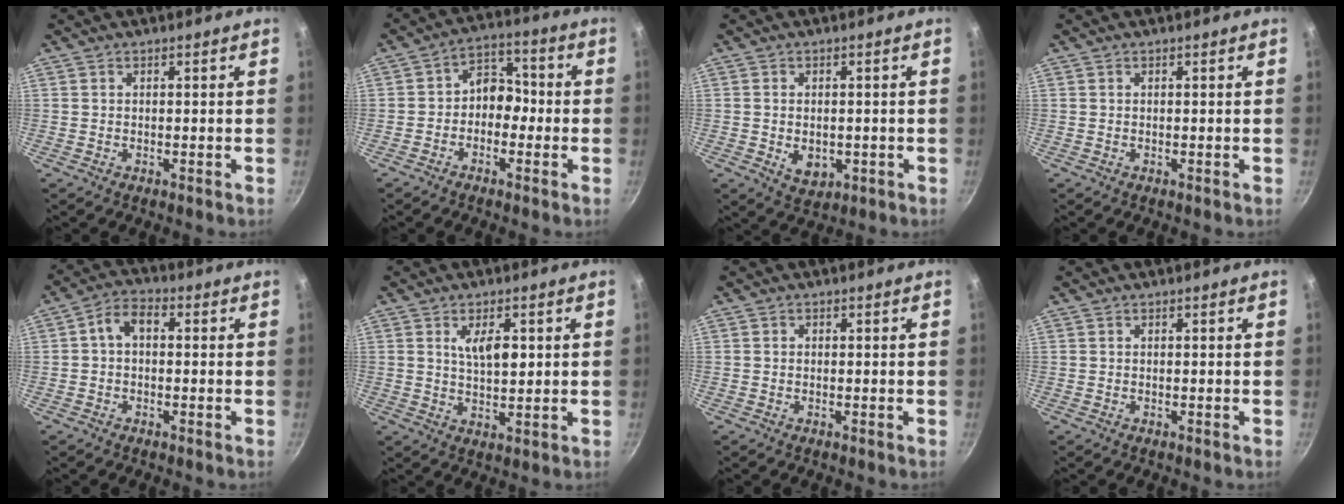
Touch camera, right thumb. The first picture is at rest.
{"total": 6.8, "force": [-1.6, 5.1, 4.2], "torque": [-0.021, 0.037, -0.039]}
{"total": 5.1, "force": [-0.8, 3.7, 3.5], "torque": [-0.043, -0.005, -0.004]}
{"total": 0.0}
{"total": 5.2, "force": [0.2, 3.5, 3.7], "torque": [-0.063, 0.017, -0.007]}
{"total": 6.3, "force": [1.7, 3.0, 5.3], "torque": [-0.078, -0.013, 0.030]}
{"total": 0.6, "force": [0.1, 0.6, 0.2], "torque": [0.000, 0.003, 0.000]}
{"total": 0.0}